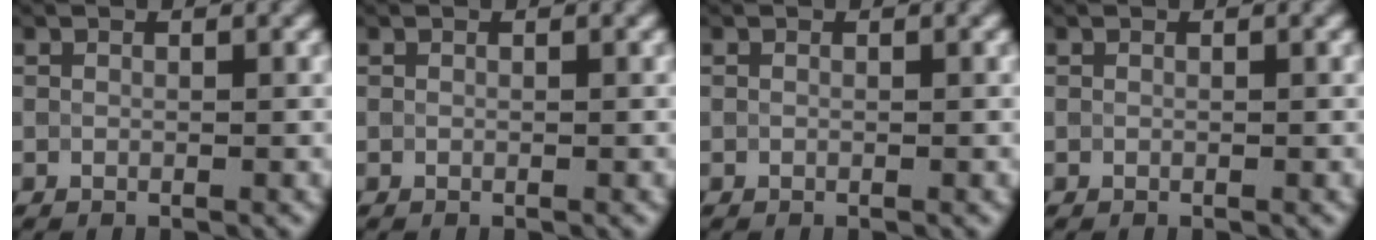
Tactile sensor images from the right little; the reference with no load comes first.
{"total": 0.0}
{"total": 0.0}
{"total": 0.0}